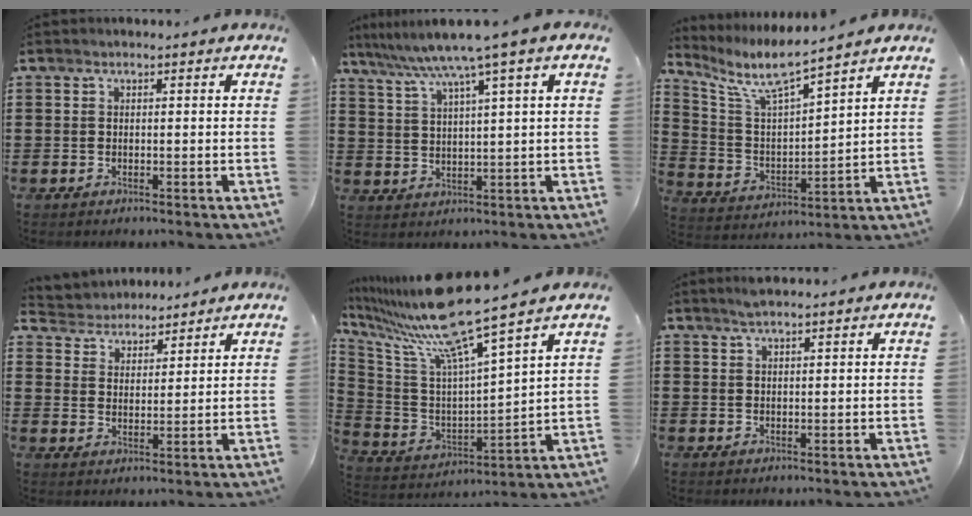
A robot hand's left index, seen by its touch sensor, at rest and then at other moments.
{"total": 6.3, "force": [4.3, -0.6, 4.6], "torque": [-0.104, -0.023, 0.068]}
{"total": 7.9, "force": [6.7, 0.9, 4.2], "torque": [-0.109, -0.039, 0.112]}
{"total": 4.2, "force": [4.0, 1.1, -0.5], "torque": [-0.014, -0.018, 0.072]}
{"total": 12.3, "force": [9.6, 0.0, 7.7], "torque": [-0.189, -0.064, 0.155]}
{"total": 1.7, "force": [1.5, 0.1, 0.8], "torque": [-0.017, 0.000, 0.028]}